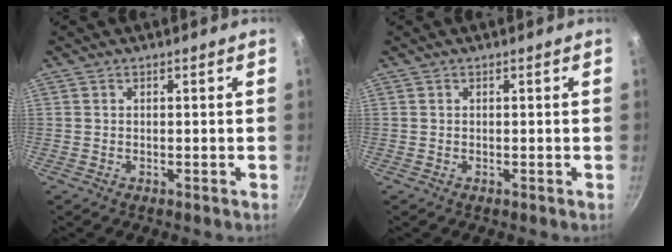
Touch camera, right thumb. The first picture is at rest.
{"total": 0.0}